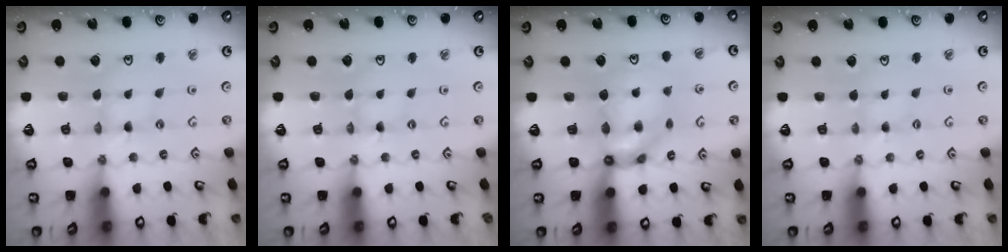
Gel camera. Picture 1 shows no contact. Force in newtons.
{"total": 0.0}
{"total": 9.4, "press": 9.3, "slide": 0.8}
{"total": 1.6, "press": 1.5, "slide": 0.3}